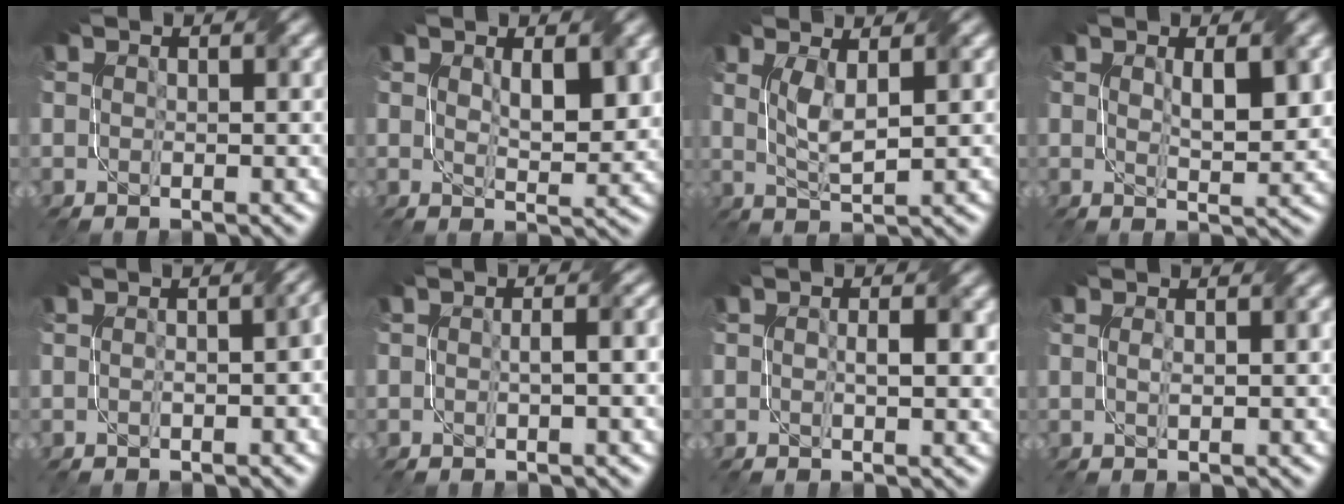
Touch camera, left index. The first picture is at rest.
{"total": 3.2, "force": [1.1, 1.3, 2.7], "torque": [-0.049, -0.006, 0.024]}
{"total": 2.8, "force": [1.0, 0.7, 2.6], "torque": [-0.056, -0.005, 0.023]}
{"total": 2.9, "force": [0.9, 1.0, 2.6], "torque": [-0.046, -0.005, 0.018]}
{"total": 2.8, "force": [-0.4, 1.0, 2.6], "torque": [-0.025, 0.006, -0.004]}
{"total": 2.3, "force": [-0.1, 1.0, 2.1], "torque": [-0.013, 0.009, -0.009]}
{"total": 1.7, "force": [0.0, 0.7, 1.6], "torque": [-0.022, 0.000, -0.001]}
{"total": 1.0, "force": [0.1, 0.2, 1.0], "torque": [-0.018, 0.004, 0.001]}